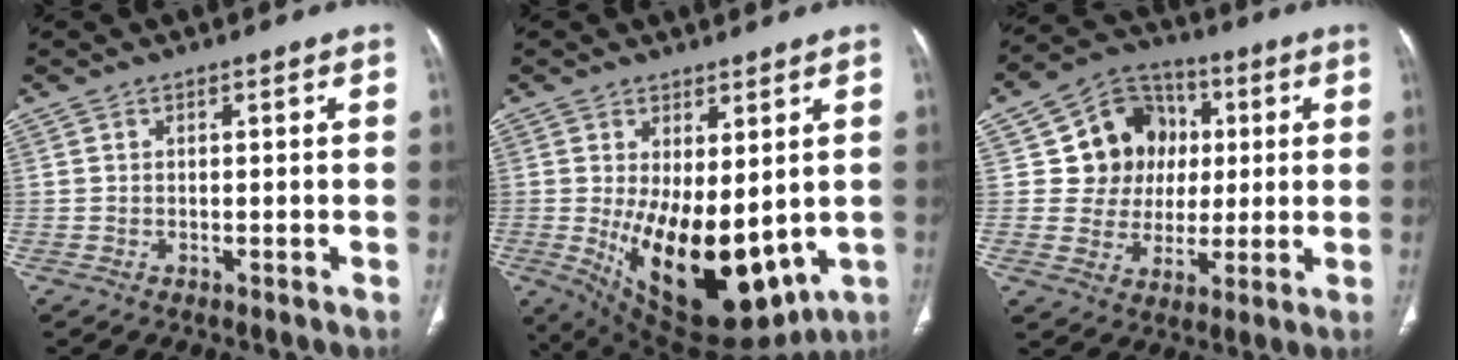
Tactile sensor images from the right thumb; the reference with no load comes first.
{"total": 19.9, "force": [-2.0, 10.1, 17.0], "torque": [-0.252, -0.034, 0.008]}
{"total": 13.2, "force": [2.5, 12.1, 4.8], "torque": [-0.025, 0.007, 0.042]}